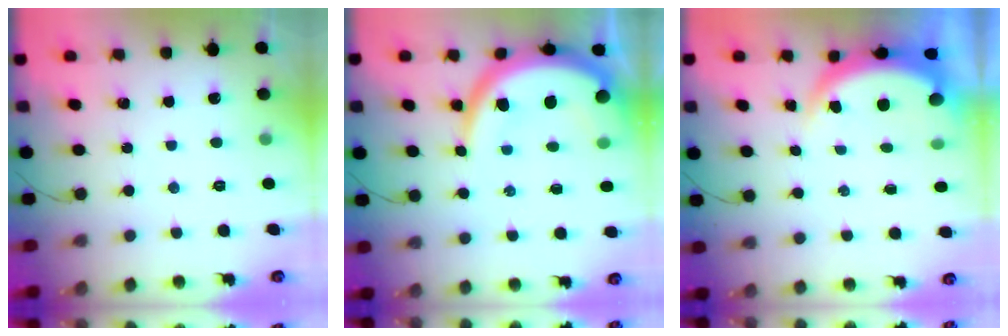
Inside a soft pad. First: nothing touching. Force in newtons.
{"total": 14.1, "press": 14.0, "slide": 1.4}
{"total": 5.2, "press": 5.2, "slide": 0.5}